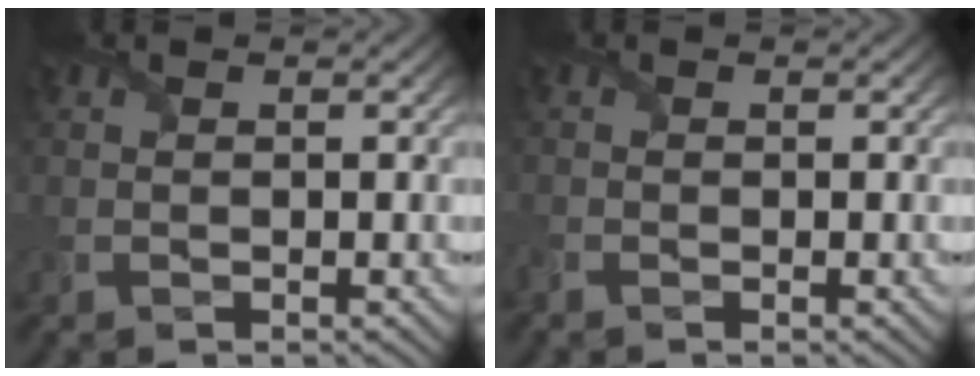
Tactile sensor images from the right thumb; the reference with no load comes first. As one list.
[{"total": 1.0, "force": [-0.8, 0.3, 0.5], "torque": [-0.019, -0.008, -0.024]}]